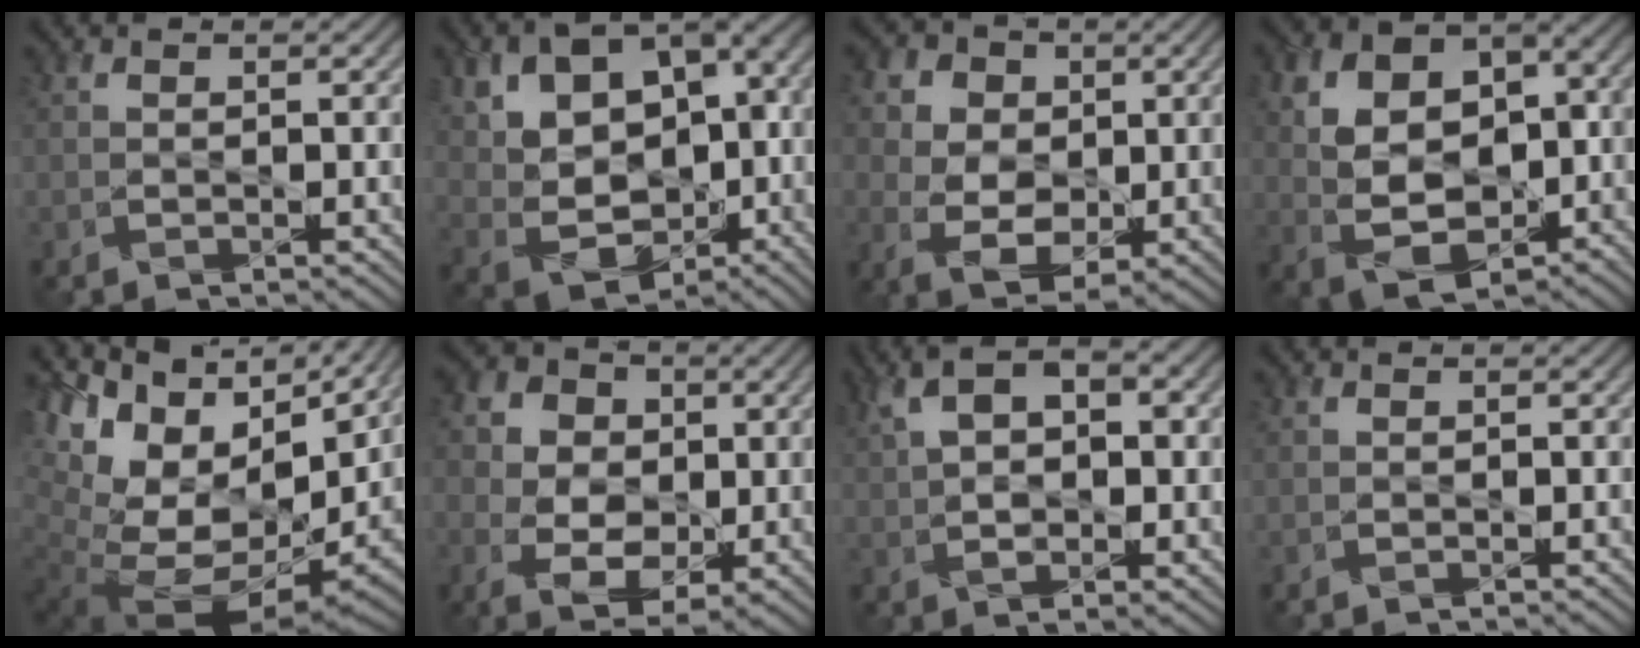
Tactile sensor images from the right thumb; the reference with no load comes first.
{"total": 12.4, "force": [0.9, 8.8, 8.8], "torque": [-0.170, -0.004, 0.022]}
{"total": 8.0, "force": [1.4, 6.3, 4.7], "torque": [-0.115, 0.010, 0.013]}
{"total": 11.0, "force": [-0.4, 7.4, 8.1], "torque": [-0.154, -0.002, -0.003]}
{"total": 17.1, "force": [2.8, 11.5, 12.4], "torque": [-0.200, -0.009, 0.092]}
{"total": 8.4, "force": [0.1, 6.7, 5.0], "torque": [-0.121, -0.004, 0.000]}
{"total": 9.4, "force": [2.6, 4.8, 7.6], "torque": [-0.149, 0.009, 0.037]}
{"total": 0.0}